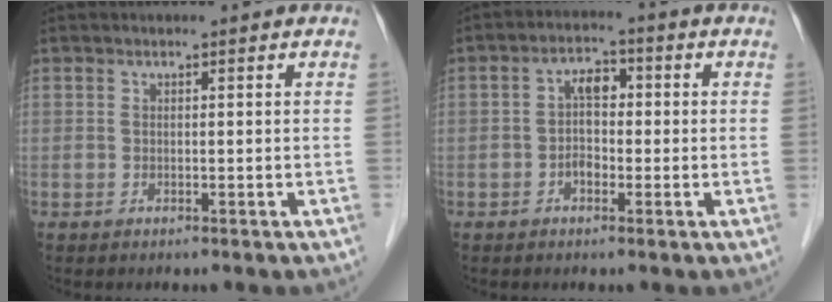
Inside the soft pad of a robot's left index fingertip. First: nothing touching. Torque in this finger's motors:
{"motor_torque": [-0.10, 0.20, 0.10, 0.02]}